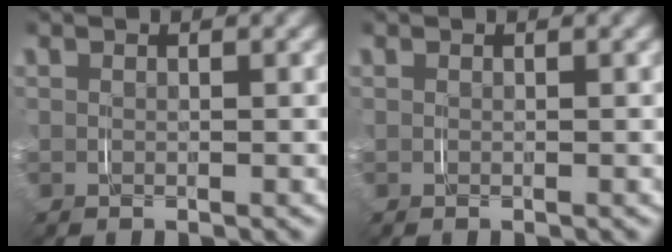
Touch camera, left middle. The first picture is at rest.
{"total": 0.0}